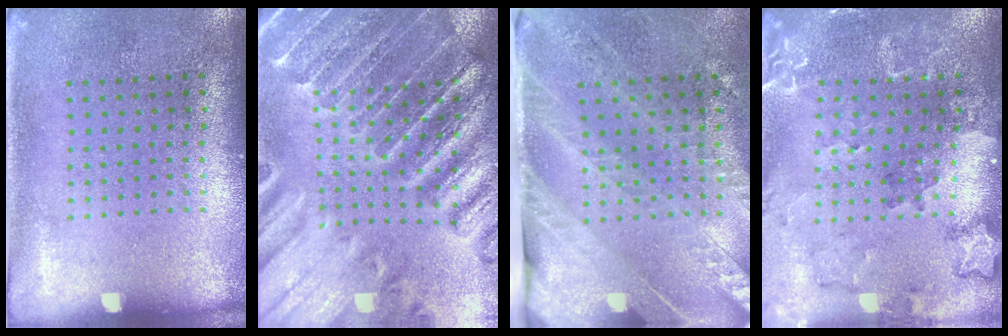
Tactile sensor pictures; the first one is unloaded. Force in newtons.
{"total": 3.0, "press": 2.9, "slide": 0.4}
{"total": 3.4, "press": 2.9, "slide": 1.8}
{"total": 1.8, "press": 1.7, "slide": 0.4}